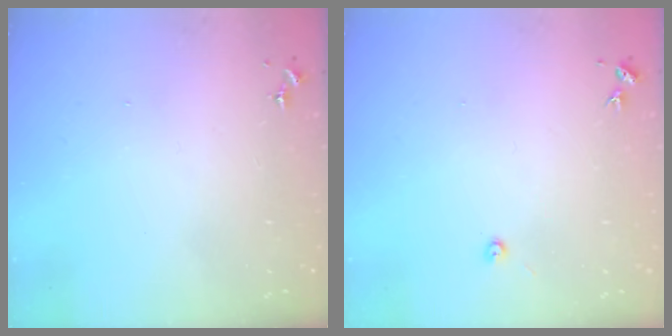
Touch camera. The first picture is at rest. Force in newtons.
{"total": 4.1, "press": 4.1, "slide": 0.4}